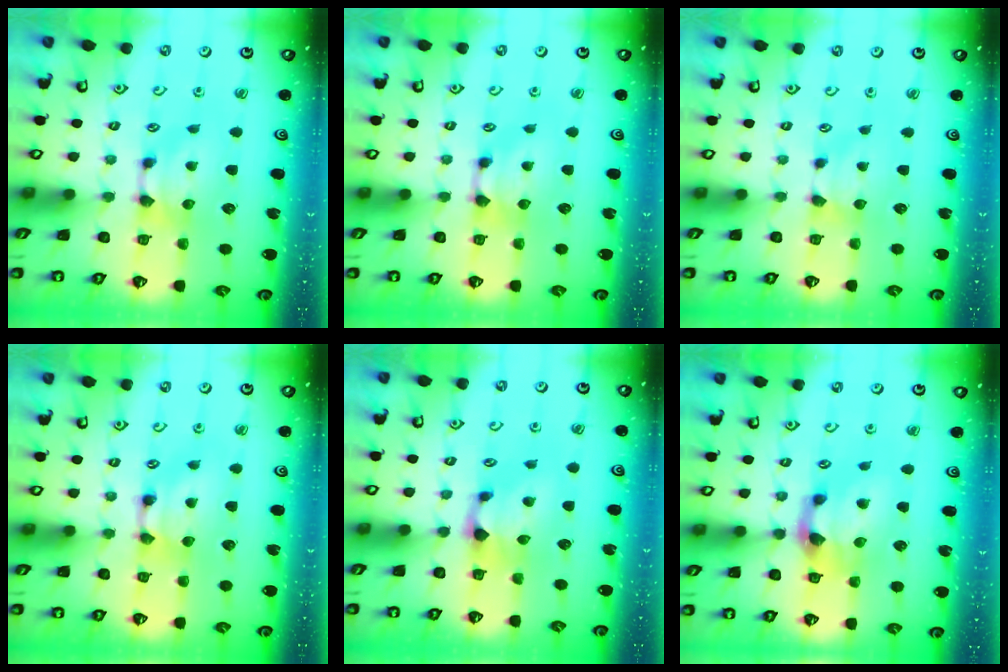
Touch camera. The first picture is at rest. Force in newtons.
{"total": 0.6, "press": 0.0, "slide": 0.6}
{"total": 1.0, "press": 0.9, "slide": 0.3}
{"total": 1.8, "press": 1.8, "slide": 0.1}
{"total": 1.0, "press": 0.2, "slide": 0.9}
{"total": 4.3, "press": 3.7, "slide": 2.2}